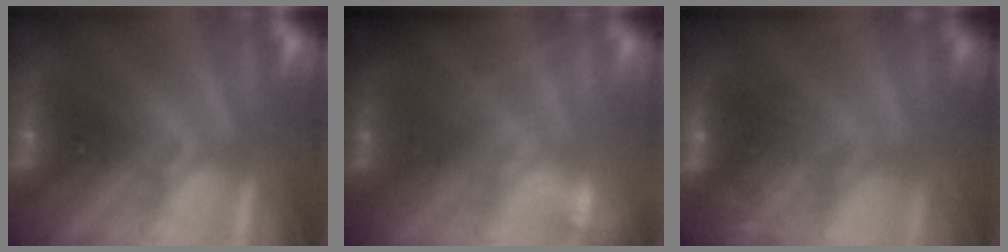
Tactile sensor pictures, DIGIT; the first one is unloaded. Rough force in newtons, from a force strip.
{"total": 2.2}
{"total": 11.3}